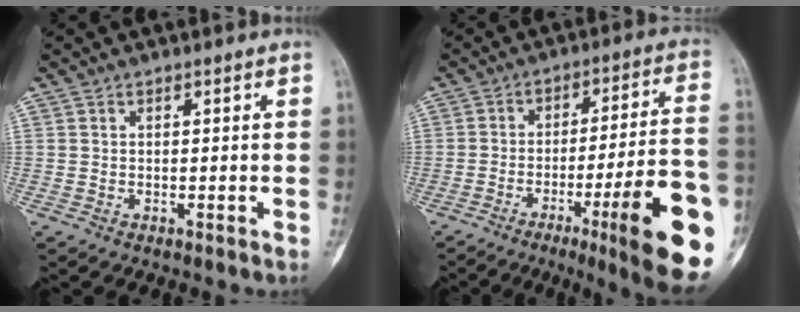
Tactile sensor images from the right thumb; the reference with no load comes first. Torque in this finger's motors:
{"motor_torque": [2.39, 2.63, 1.81, -0.96, 0.20]}